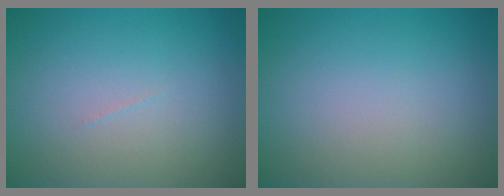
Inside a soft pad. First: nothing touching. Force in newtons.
{"total": 0.0}